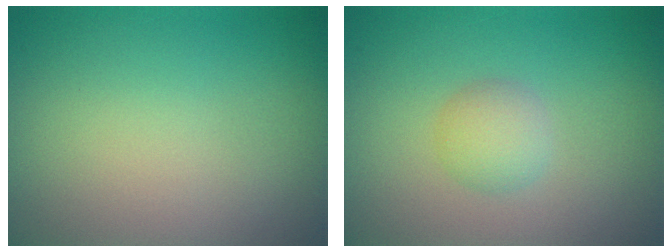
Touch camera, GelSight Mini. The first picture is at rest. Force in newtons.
{"total": 2.0, "press": 2.0, "slide": 0.1}